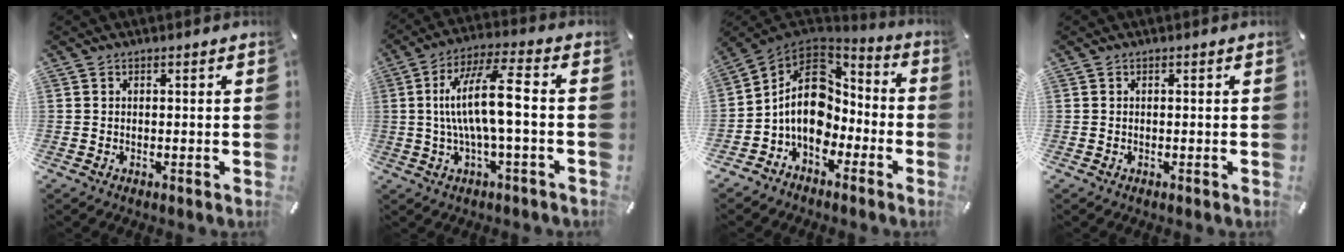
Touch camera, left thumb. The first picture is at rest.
{"total": 14.1, "force": [-0.1, 3.0, 13.8], "torque": [-0.269, 0.004, -0.010]}
{"total": 14.0, "force": [-1.9, 11.1, 8.3], "torque": [-0.164, 0.012, -0.034]}
{"total": 0.0}